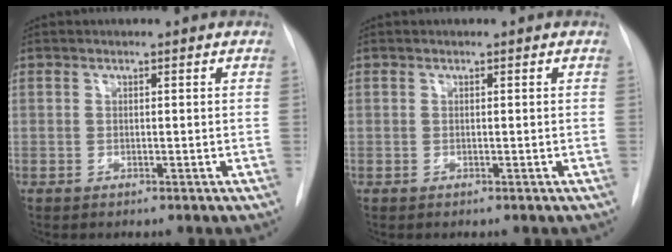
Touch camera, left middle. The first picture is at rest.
{"total": 0.0}